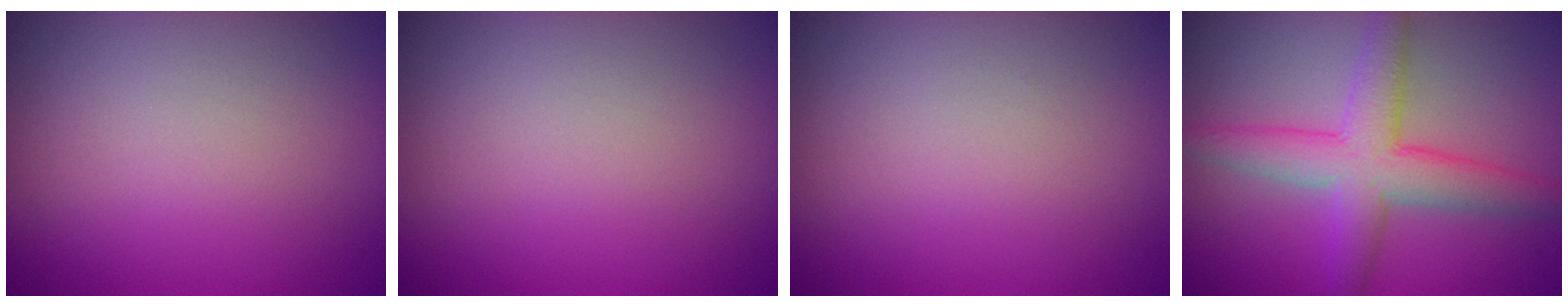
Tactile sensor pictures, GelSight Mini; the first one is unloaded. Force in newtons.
{"total": 0.0}
{"total": 0.0}
{"total": 4.5, "press": 4.5, "slide": 0.2}